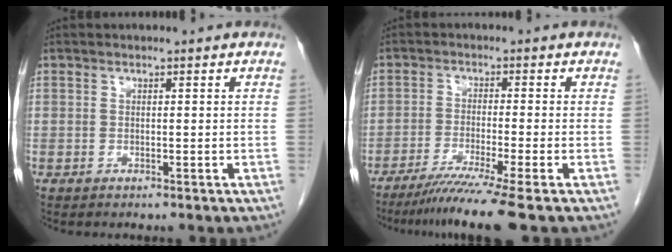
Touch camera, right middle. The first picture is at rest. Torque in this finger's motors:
{"motor_torque": [1.26, -0.88, 0.29, 0.08]}